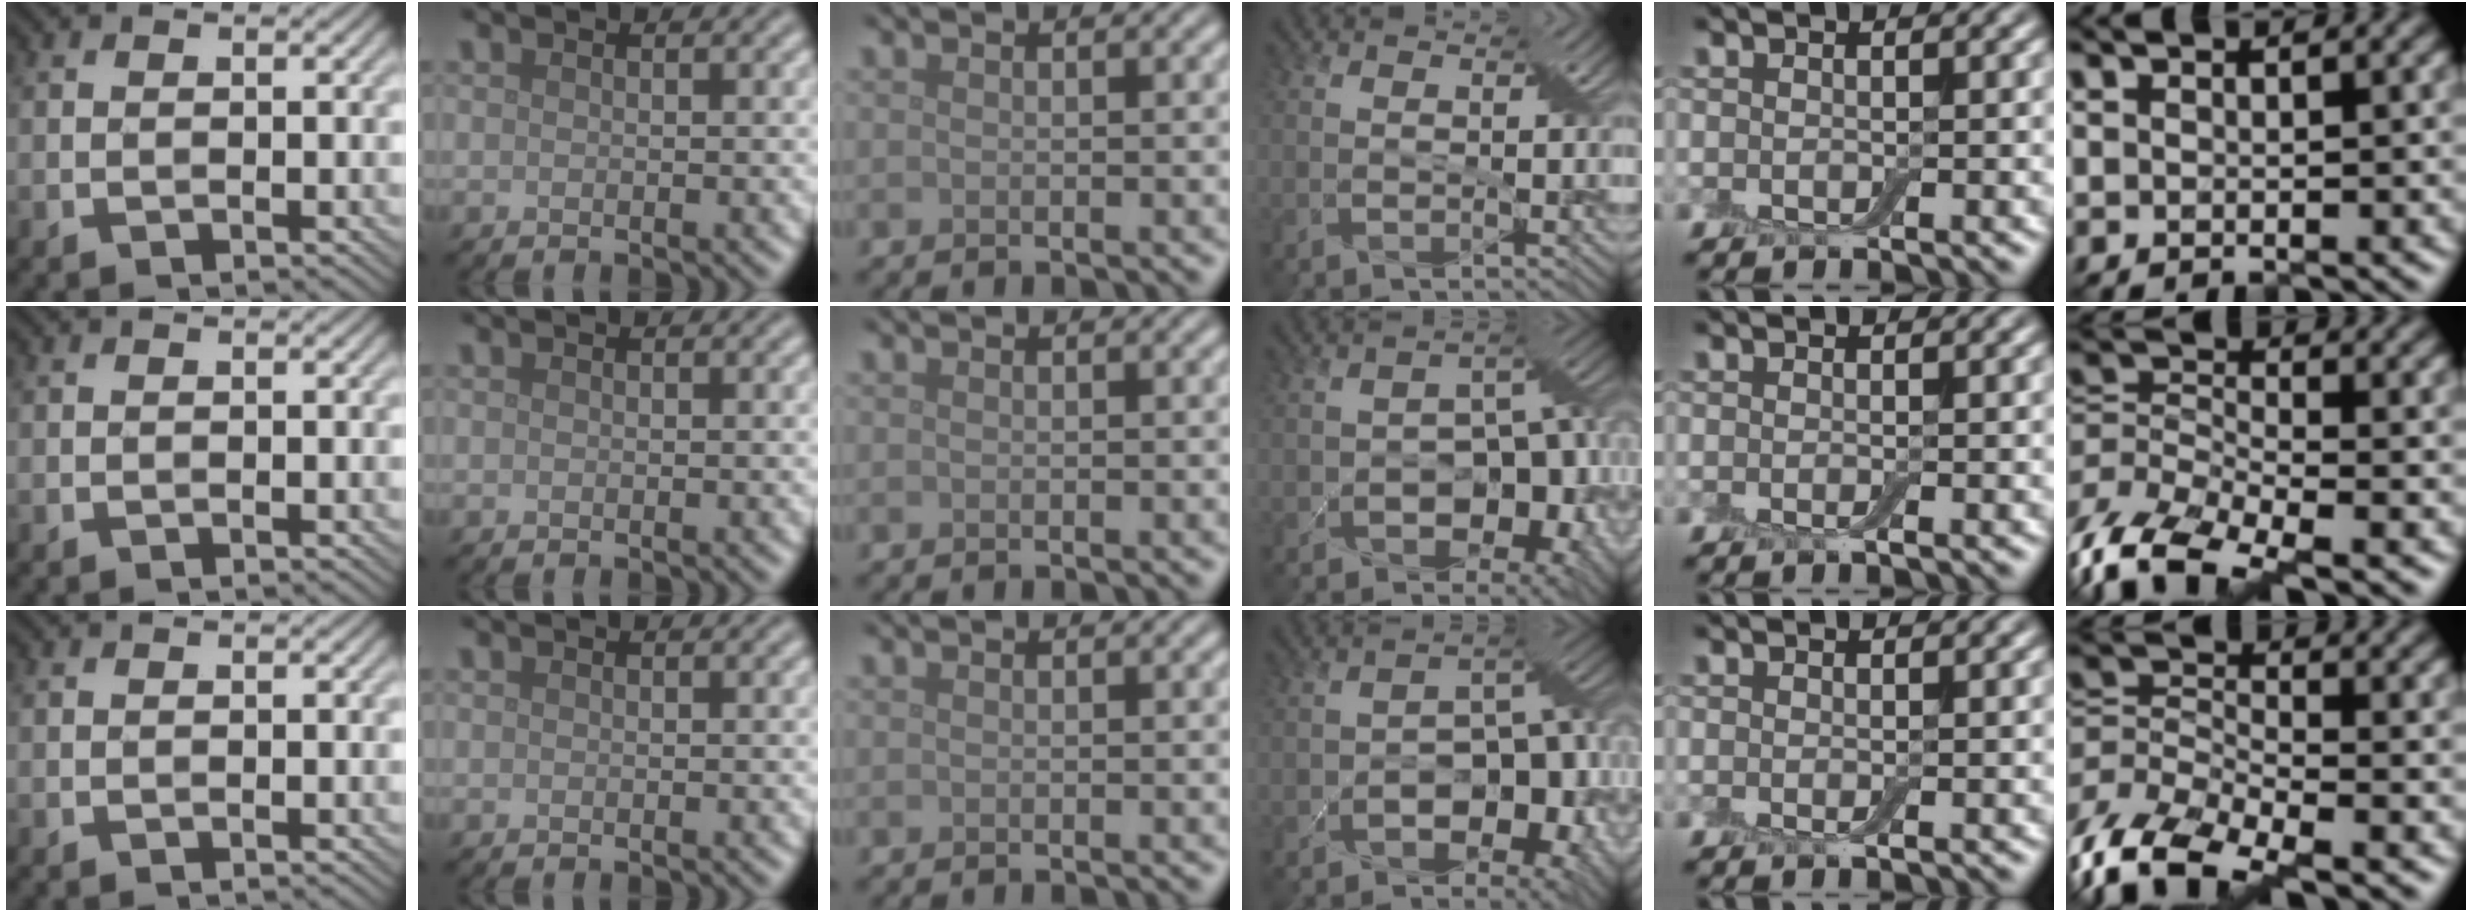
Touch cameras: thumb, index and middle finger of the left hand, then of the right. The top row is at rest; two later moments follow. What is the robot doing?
{"motion": "pour", "object": "bowl"}